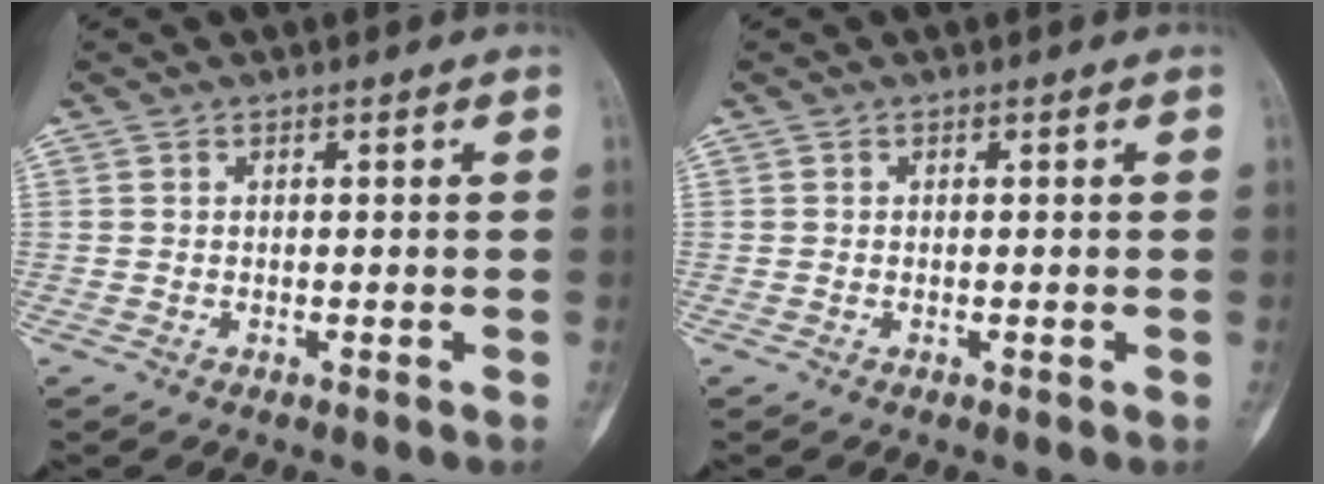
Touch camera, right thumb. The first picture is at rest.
{"total": 0.5, "force": [-0.2, 0.2, 0.4], "torque": [-0.004, -0.001, -0.003]}